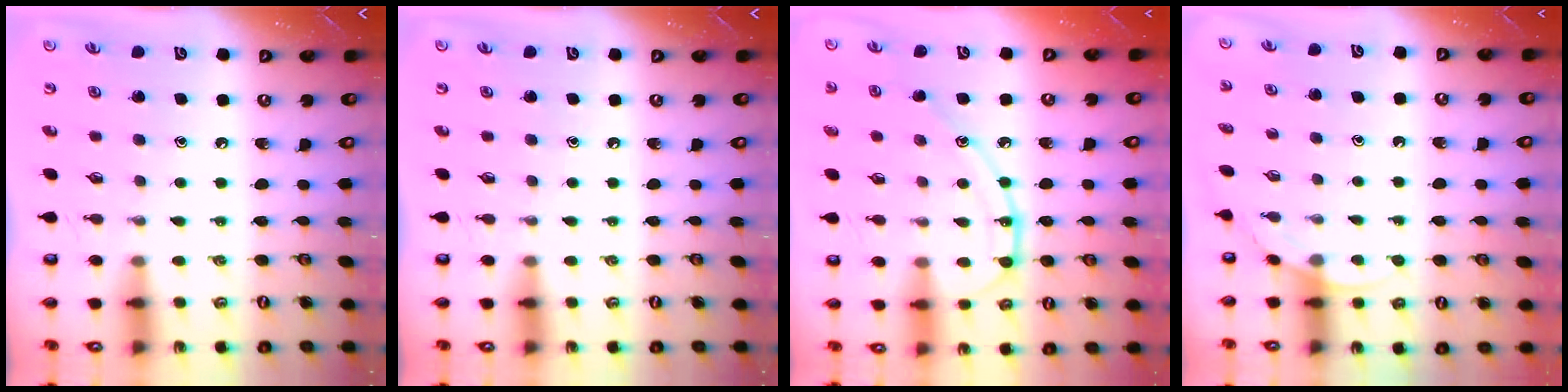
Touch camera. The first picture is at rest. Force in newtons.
{"total": 0.0}
{"total": 9.9, "press": 9.9, "slide": 0.2}
{"total": 4.8, "press": 4.7, "slide": 0.5}